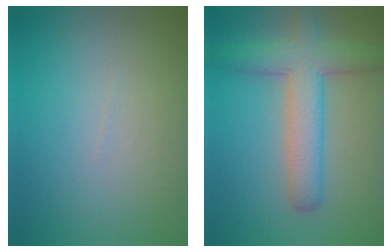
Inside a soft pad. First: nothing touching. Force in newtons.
{"total": 6.2, "press": 6.2, "slide": 0.3}